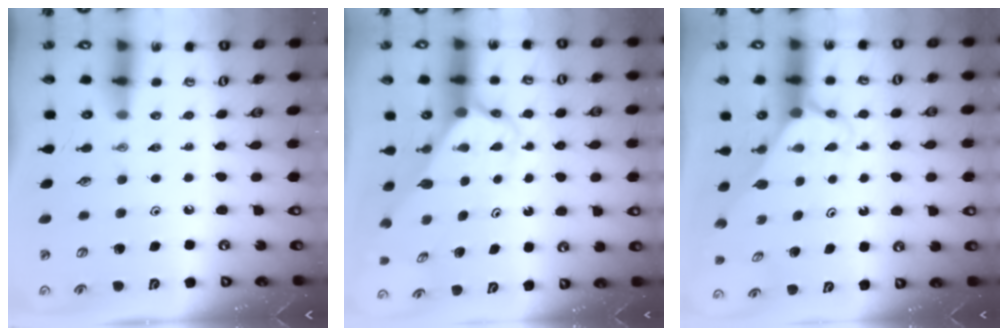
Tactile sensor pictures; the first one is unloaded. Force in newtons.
{"total": 3.9, "press": 3.9, "slide": 0.4}
{"total": 3.0, "press": 3.0, "slide": 0.2}